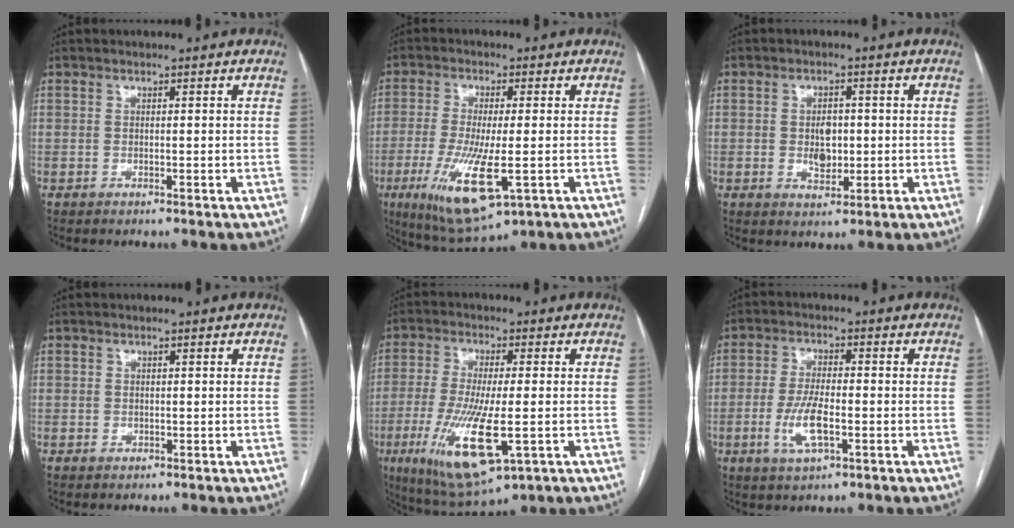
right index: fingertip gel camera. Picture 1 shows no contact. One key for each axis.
{"total": 12.6, "fx": -4.0, "fy": 2.7, "fz": 11.6, "tx": -0.228, "ty": -0.037, "tz": -0.060}
{"total": 4.1, "fx": -0.1, "fy": 2.7, "fz": 3.1, "tx": -0.049, "ty": 0.003, "tz": 0.005}
{"total": 1.1, "fx": -0.2, "fy": 1.0, "fz": 0.3, "tx": -0.003, "ty": 0.003, "tz": -0.001}
{"total": 14.2, "fx": -4.2, "fy": 3.0, "fz": 13.2, "tx": -0.264, "ty": -0.035, "tz": -0.063}
{"total": 6.7, "fx": -1.9, "fy": 2.0, "fz": 6.1, "tx": -0.129, "ty": -0.003, "tz": -0.033}